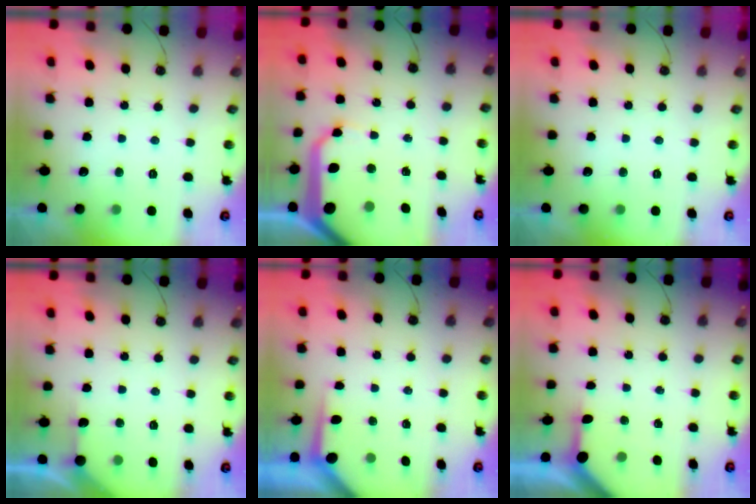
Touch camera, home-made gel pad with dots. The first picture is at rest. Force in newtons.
{"total": 12.3, "press": 12.3, "slide": 1.1}
{"total": 0.0}
{"total": 2.5, "press": 2.5, "slide": 0.2}
{"total": 3.2, "press": 3.2, "slide": 0.4}
{"total": 3.0, "press": 3.0, "slide": 0.3}